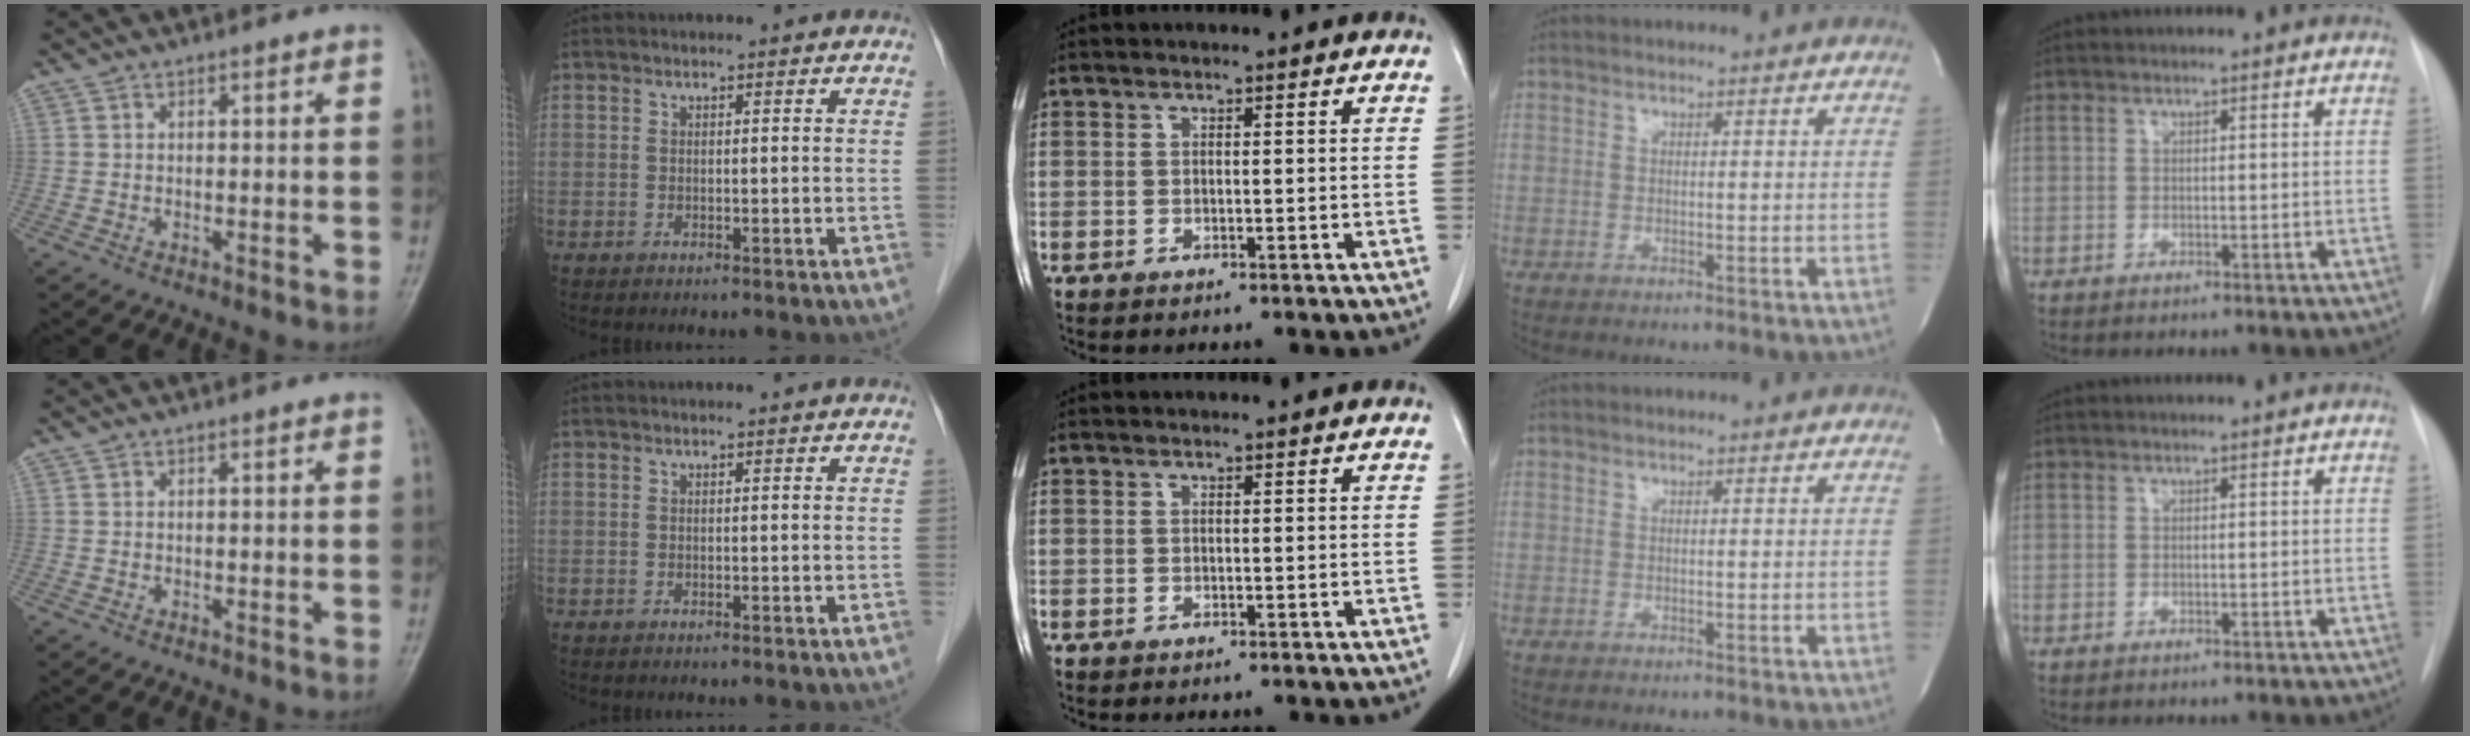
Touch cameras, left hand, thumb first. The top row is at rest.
{}